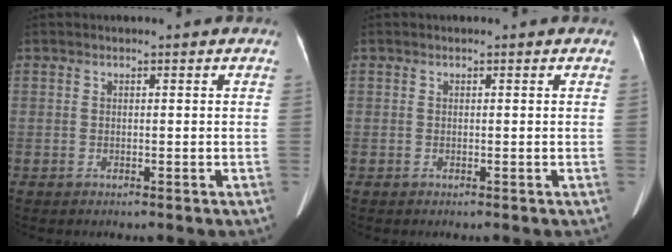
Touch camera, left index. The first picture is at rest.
{"total": 0.0}